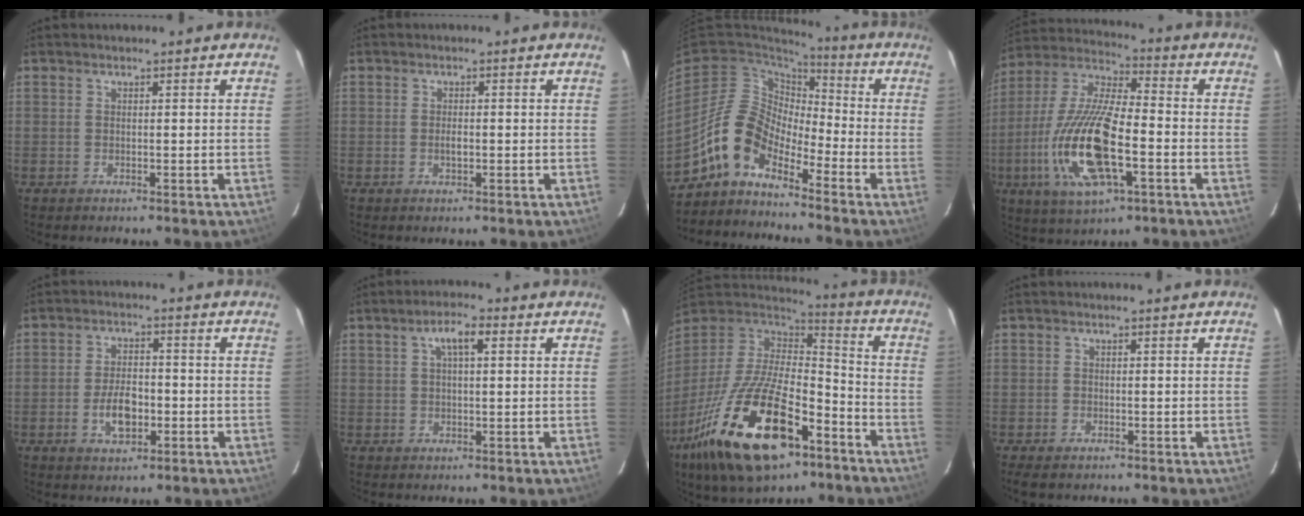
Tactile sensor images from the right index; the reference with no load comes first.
{"total": 1.5, "force": [-0.4, 0.6, 1.3], "torque": [-0.024, -0.001, -0.007]}
{"total": 10.2, "force": [-6.8, 5.3, 5.4], "torque": [-0.104, 0.025, -0.151]}
{"total": 19.6, "force": [-5.9, 6.7, 17.5], "torque": [-0.369, -0.018, -0.114]}
{"total": 6.7, "force": [-2.2, 3.6, 5.2], "torque": [-0.103, 0.003, -0.033]}
{"total": 4.5, "force": [1.6, 1.5, 3.9], "torque": [-0.071, 0.014, 0.029]}
{"total": 27.1, "force": [-14.4, 11.6, 19.9], "torque": [-0.392, -0.040, -0.240]}
{"total": 2.6, "force": [-1.9, 1.3, 1.2], "torque": [-0.030, -0.007, -0.035]}